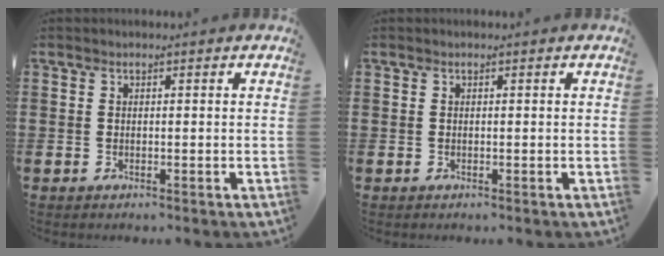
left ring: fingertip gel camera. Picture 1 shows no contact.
{"total": 0.0}